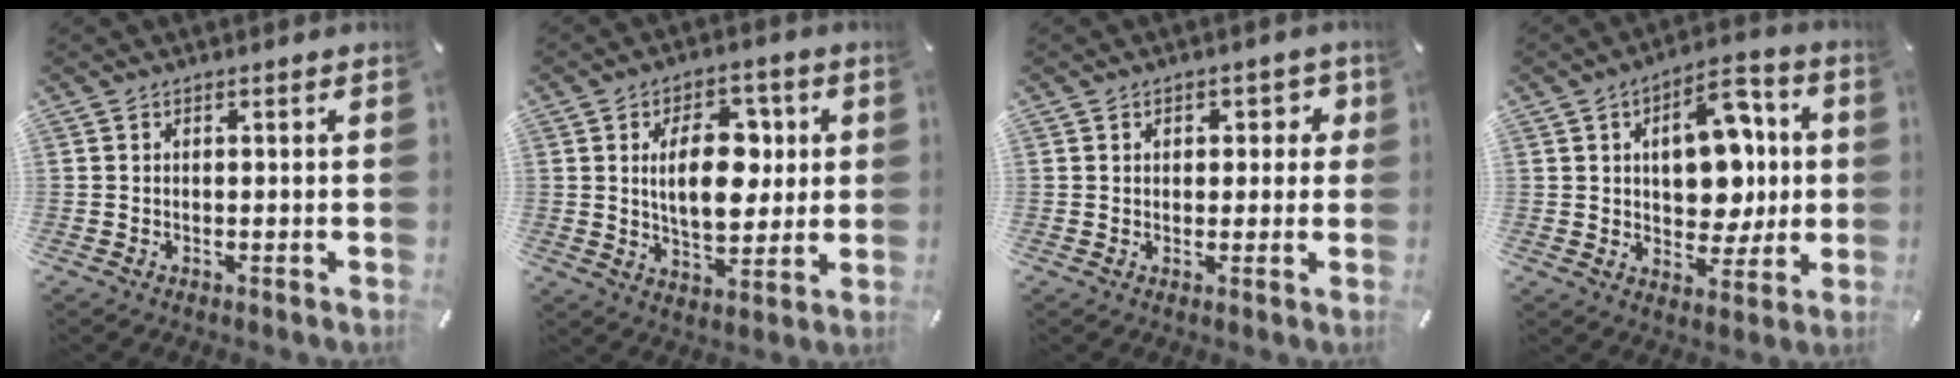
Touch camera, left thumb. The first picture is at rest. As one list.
[{"total": 14.1, "force": [2.6, 8.6, 10.8], "torque": [-0.162, 0.002, 0.041]}, {"total": 3.7, "force": [0.9, 2.8, 2.2], "torque": [-0.016, -0.004, 0.005]}, {"total": 14.7, "force": [2.0, 10.0, 10.5], "torque": [-0.130, 0.003, 0.034]}]